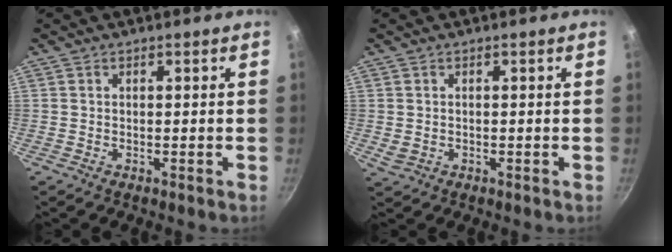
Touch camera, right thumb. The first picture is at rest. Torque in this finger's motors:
{"motor_torque": [0.32, 0.08, -0.15, -0.21, 0.01]}